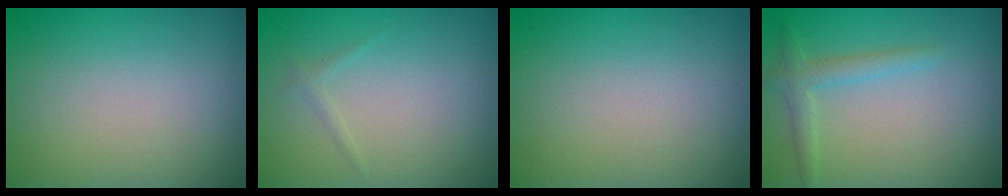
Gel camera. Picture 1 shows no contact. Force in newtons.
{"total": 0.7, "press": 0.7, "slide": 0.1}
{"total": 0.0}
{"total": 2.0, "press": 2.0, "slide": 0.1}